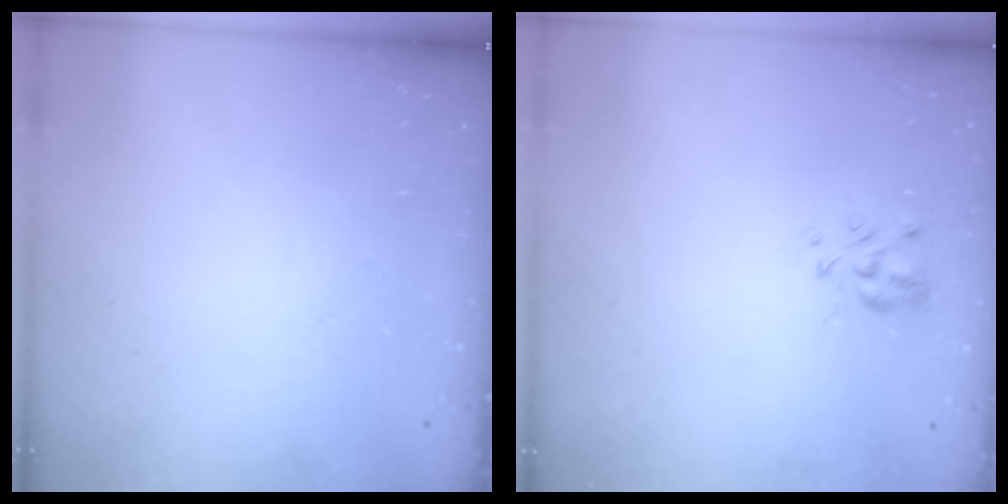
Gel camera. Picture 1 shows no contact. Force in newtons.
{"total": 4.1, "press": 3.9, "slide": 1.4}